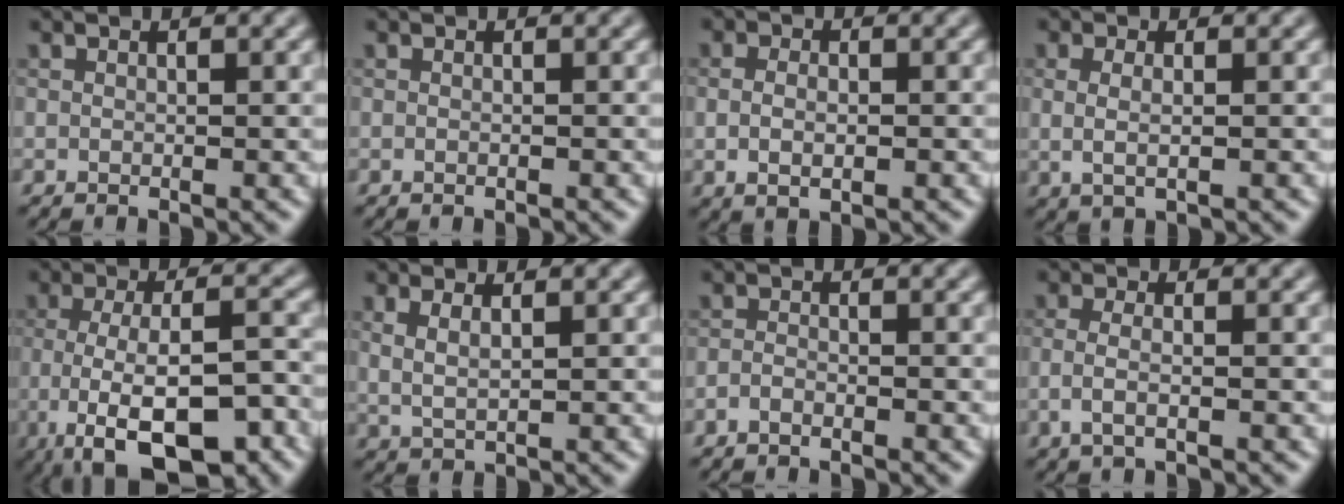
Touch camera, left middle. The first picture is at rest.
{"total": 0.0}
{"total": 2.5, "force": [-0.1, 1.5, 2.0], "torque": [-0.025, -0.005, -0.001]}
{"total": 1.6, "force": [0.2, 0.5, 1.5], "torque": [-0.030, -0.005, 0.003]}
{"total": 11.5, "force": [-4.7, 4.3, 9.6], "torque": [-0.156, -0.010, -0.073]}
{"total": 2.0, "force": [0.9, 0.7, 1.6], "torque": [-0.030, -0.004, 0.022]}
{"total": 1.0, "force": [-0.8, 0.3, 0.5], "torque": [-0.010, 0.000, -0.018]}
{"total": 2.0, "force": [-0.6, 0.7, 1.7], "torque": [-0.037, -0.004, -0.019]}